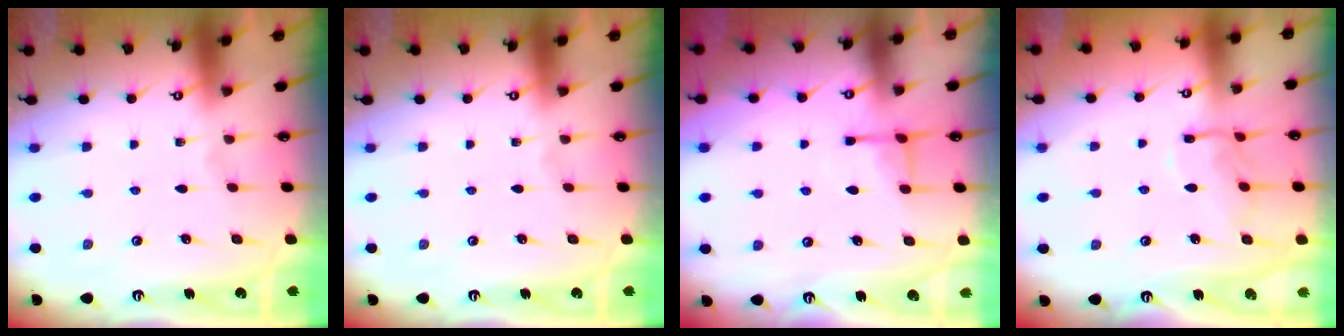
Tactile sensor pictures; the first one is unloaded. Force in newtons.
{"total": 0.0}
{"total": 4.2, "press": 4.1, "slide": 0.8}
{"total": 9.9, "press": 9.8, "slide": 0.7}